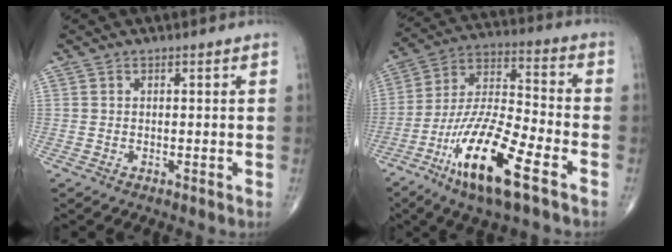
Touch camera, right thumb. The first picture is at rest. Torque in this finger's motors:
{"motor_torque": [3.13, 1.88, 1.36, -1.41, 0.53]}